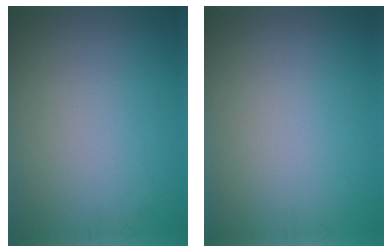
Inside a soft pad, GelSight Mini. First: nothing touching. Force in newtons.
{"total": 0.0}